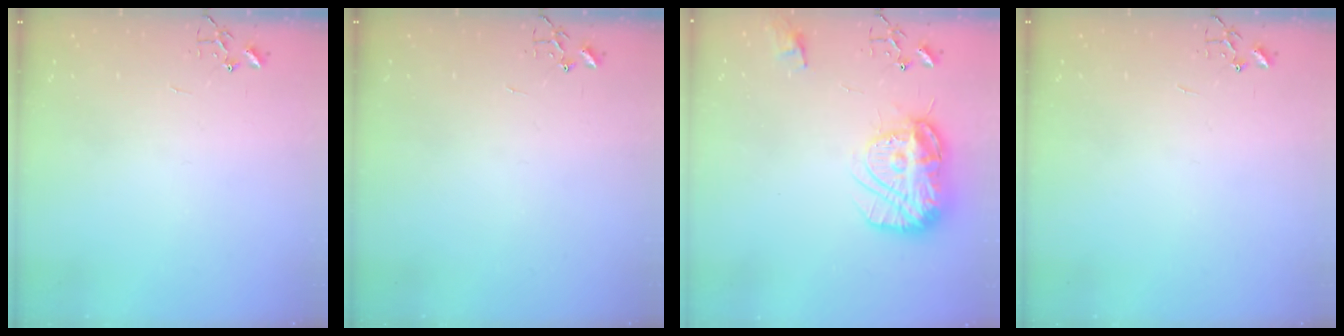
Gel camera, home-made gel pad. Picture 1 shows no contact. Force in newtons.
{"total": 0.0}
{"total": 17.8, "press": 17.8, "slide": 1.7}
{"total": 0.0}